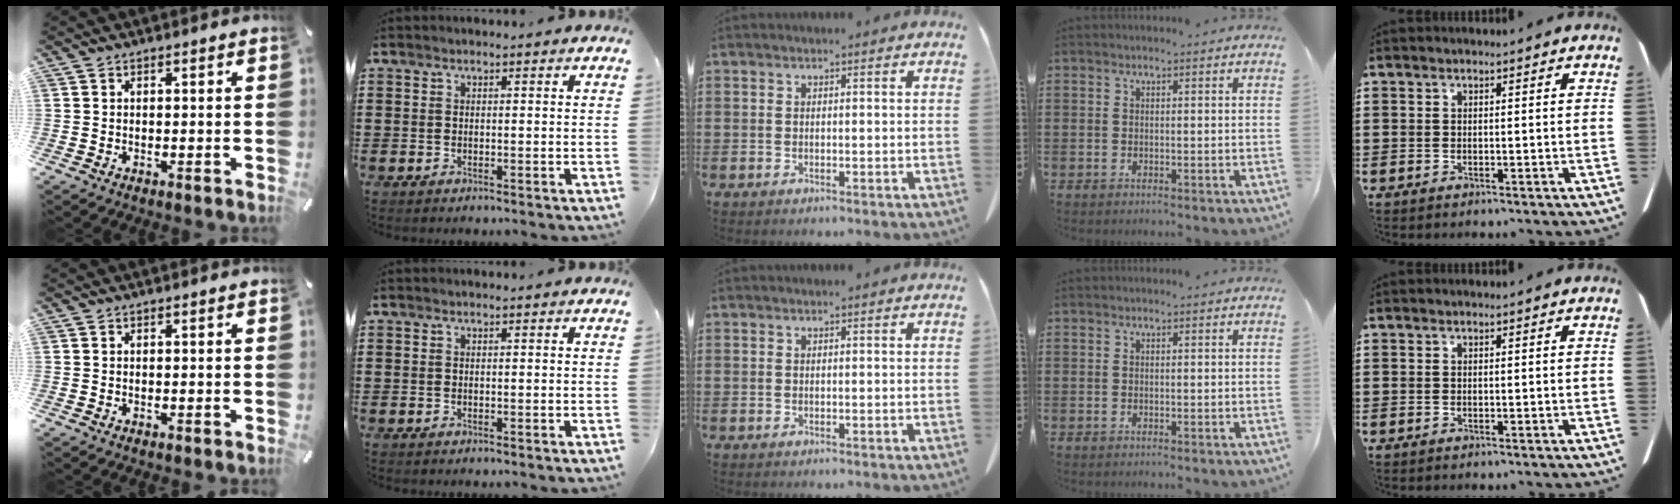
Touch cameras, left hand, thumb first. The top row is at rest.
{}